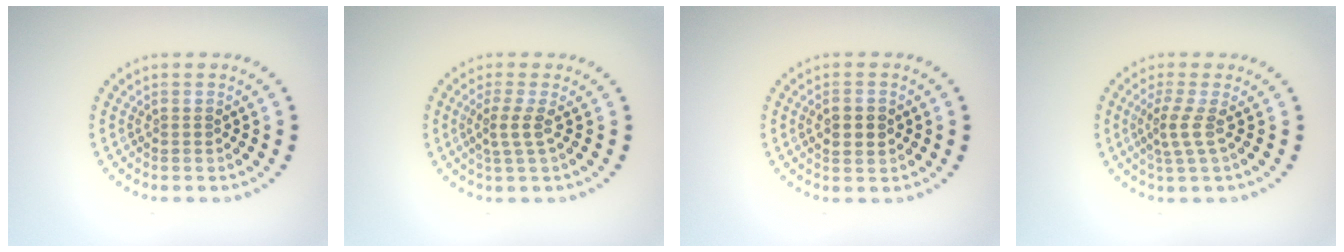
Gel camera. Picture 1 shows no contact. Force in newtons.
{"total": 2.1, "press": 1.5, "slide": 1.4}
{"total": 2.8, "press": 2.8, "slide": 0.2}
{"total": 2.1, "press": 1.6, "slide": 1.5}